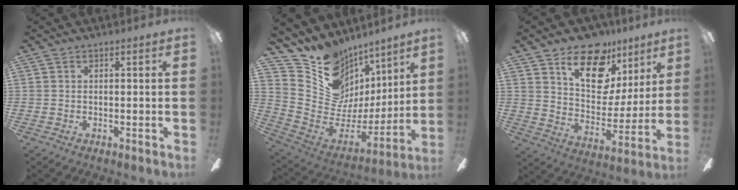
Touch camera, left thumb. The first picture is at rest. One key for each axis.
{"total": 14.5, "fx": 9.3, "fy": 10.7, "fz": 3.2, "tx": -0.066, "ty": -0.091, "tz": 0.181}
{"total": 18.0, "fx": 11.7, "fy": 10.1, "fz": 9.3, "tx": -0.139, "ty": -0.068, "tz": 0.210}